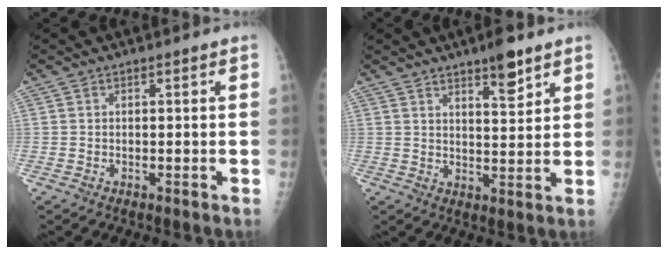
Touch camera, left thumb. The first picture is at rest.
{"total": 6.3, "force": [4.4, 1.6, 4.3], "torque": [-0.052, -0.031, 0.065]}